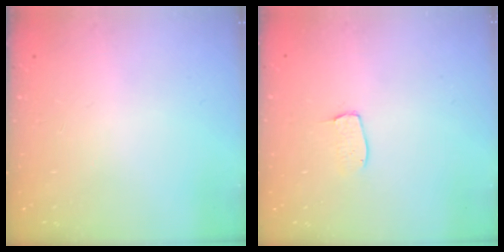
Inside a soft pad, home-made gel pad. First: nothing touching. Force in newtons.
{"total": 3.8, "press": 3.8, "slide": 0.2}